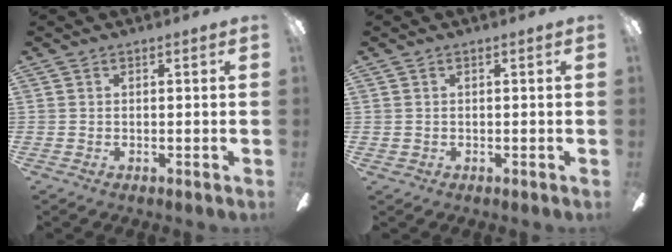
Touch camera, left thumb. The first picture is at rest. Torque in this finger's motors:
{"motor_torque": [-0.14, 0.13, -0.09, -0.28, 0.00]}